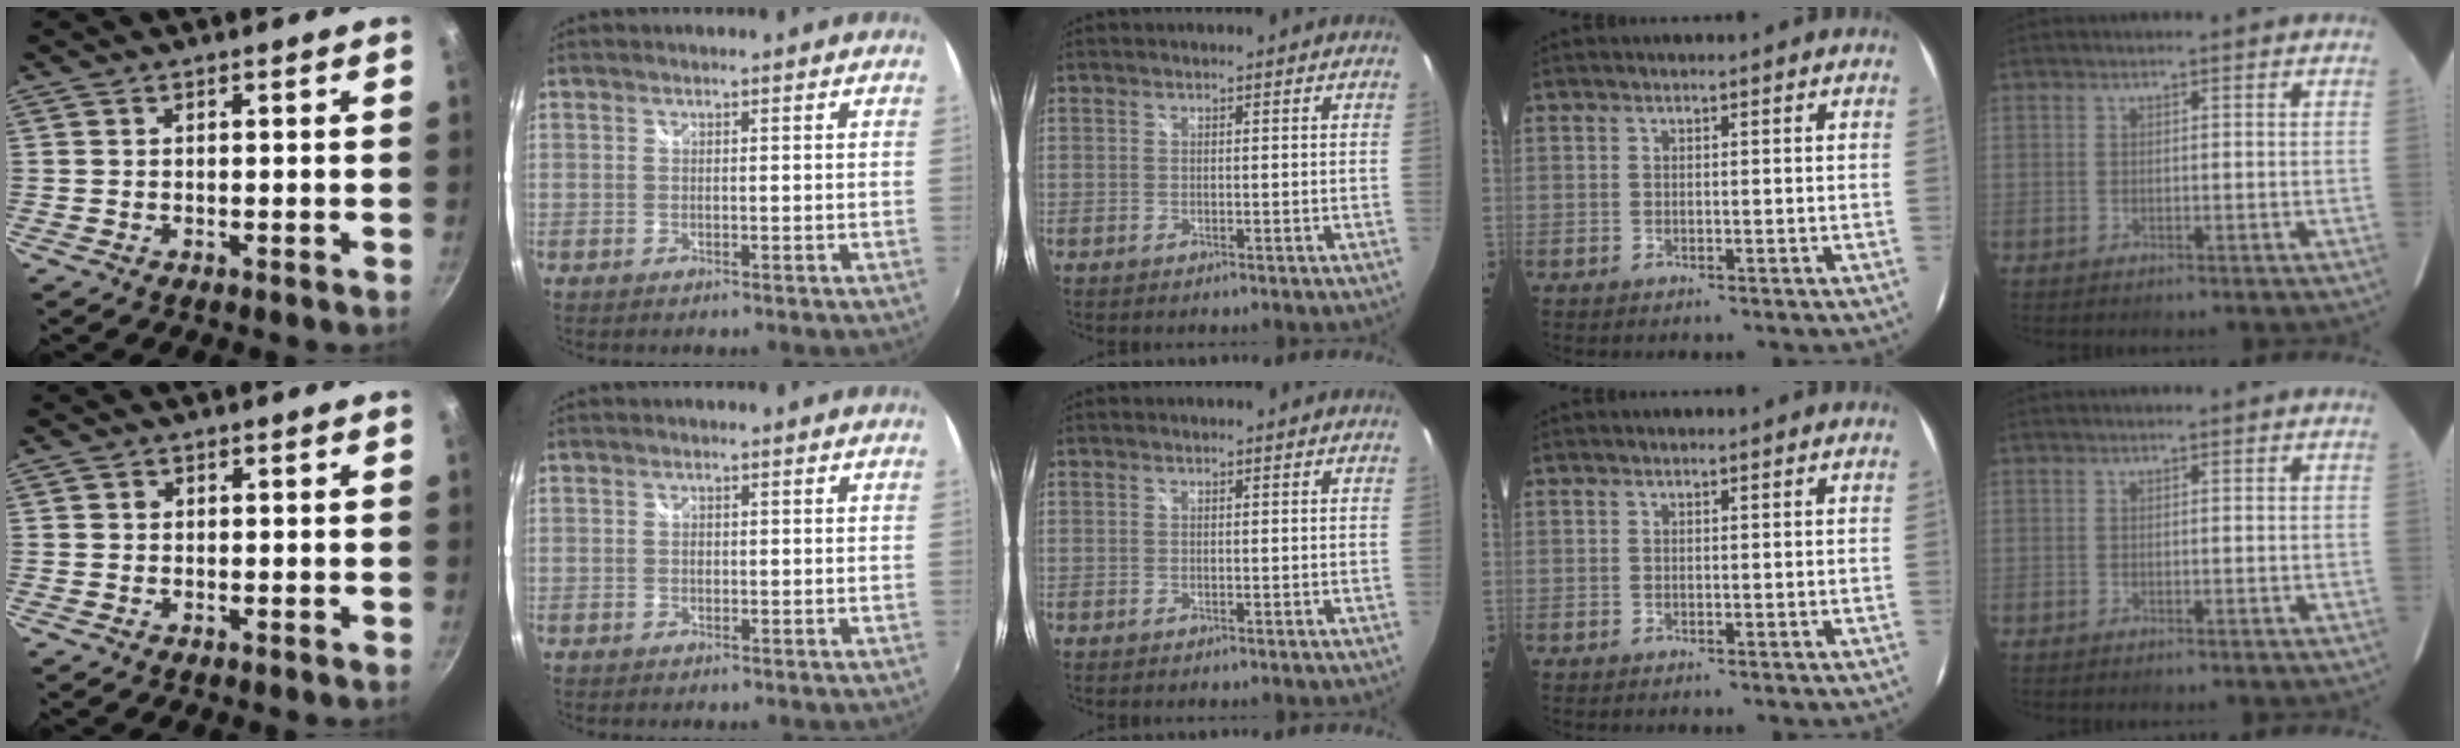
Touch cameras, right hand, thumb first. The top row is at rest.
{"thumb": {"total": 0.7, "force": [0.0, 0.6, 0.2], "torque": [0.001, 0.003, 0.000]}, "index": {"total": 0.7, "force": [-0.1, 0.5, 0.4], "torque": [-0.006, 0.001, -0.002]}}